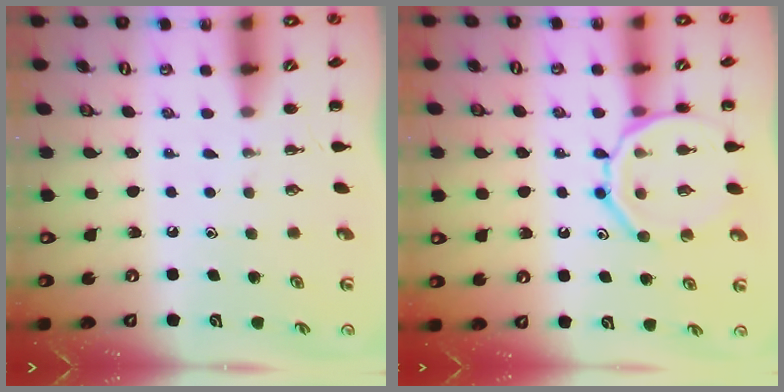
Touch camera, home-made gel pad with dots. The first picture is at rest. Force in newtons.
{"total": 14.7, "press": 14.7, "slide": 1.1}